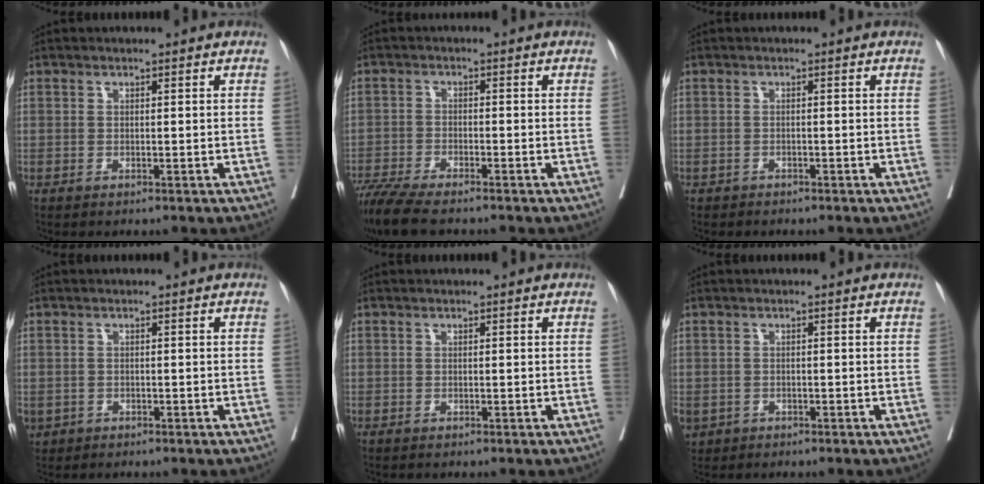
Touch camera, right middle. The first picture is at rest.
{"total": 8.0, "force": [-6.7, 1.1, 4.2], "torque": [-0.080, -0.022, -0.119]}
{"total": 1.0, "force": [-0.9, 0.5, 0.0], "torque": [-0.015, -0.001, -0.016]}
{"total": 2.6, "force": [-1.4, 2.1, 0.7], "torque": [-0.020, -0.004, -0.021]}
{"total": 0.0}
{"total": 4.1, "force": [-2.2, 3.3, 1.1], "torque": [-0.034, -0.004, -0.033]}